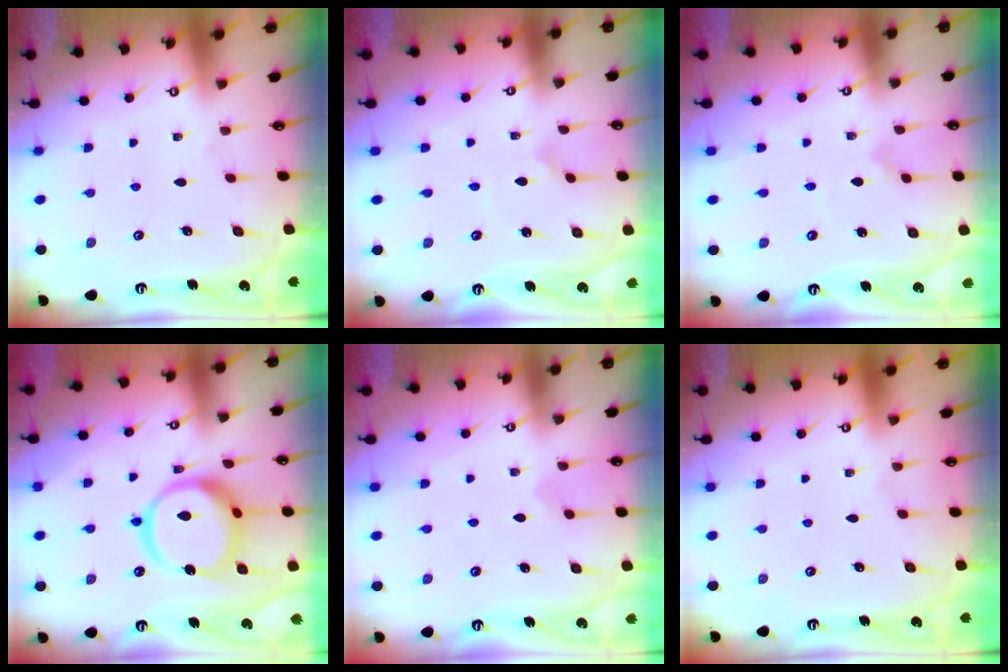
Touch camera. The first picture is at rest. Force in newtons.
{"total": 1.2, "press": 1.2, "slide": 0.0}
{"total": 2.0, "press": 2.0, "slide": 0.3}
{"total": 16.9, "press": 16.8, "slide": 1.8}
{"total": 2.8, "press": 2.8, "slide": 0.3}
{"total": 0.0}